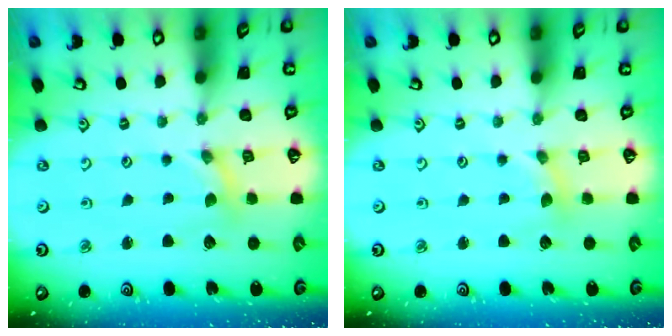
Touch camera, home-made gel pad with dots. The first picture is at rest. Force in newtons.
{"total": 2.9, "press": 2.8, "slide": 0.4}